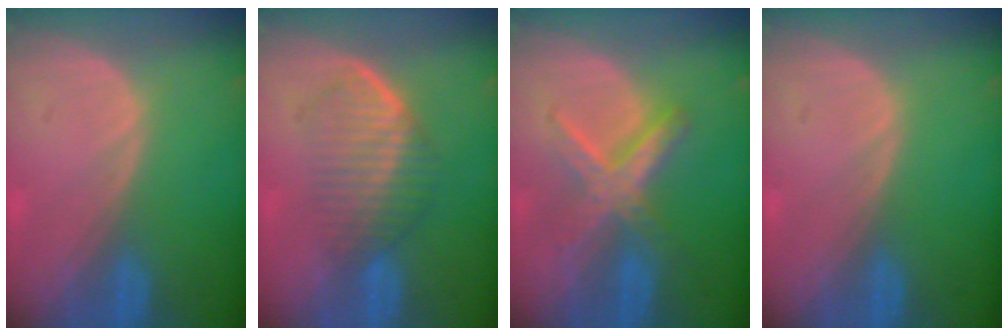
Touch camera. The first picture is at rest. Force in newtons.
{"total": 6.9, "press": 6.1, "slide": 3.3}
{"total": 6.1, "press": 6.1, "slide": 0.2}
{"total": 0.0}